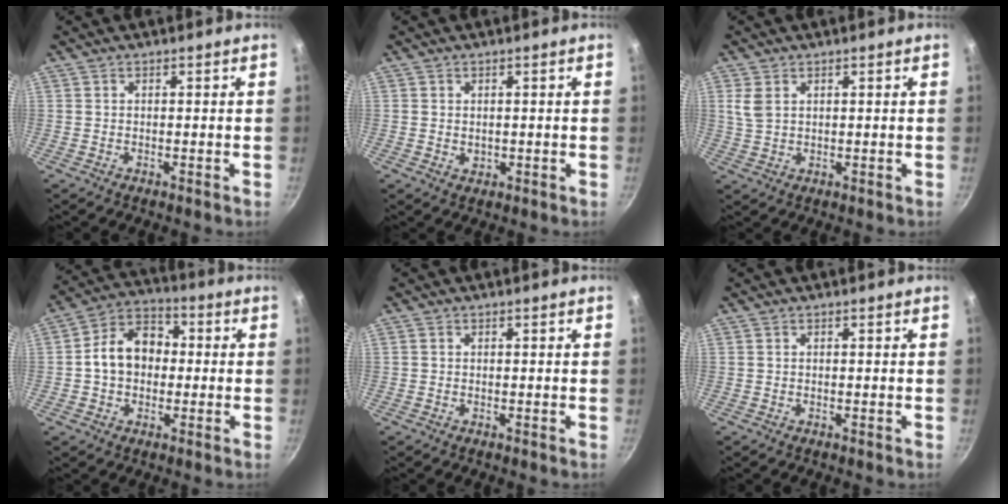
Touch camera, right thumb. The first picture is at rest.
{"total": 0.7, "force": [0.2, 0.6, 0.2], "torque": [-0.001, -0.003, 0.002]}
{"total": 3.8, "force": [1.5, 2.4, 2.5], "torque": [-0.051, -0.002, 0.033]}
{"total": 11.2, "force": [0.0, 8.6, 7.2], "torque": [-0.086, 0.032, -0.018]}
{"total": 0.0}
{"total": 0.0}